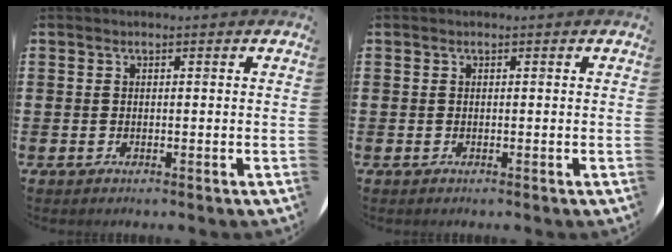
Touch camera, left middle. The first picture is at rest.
{"total": 0.0}